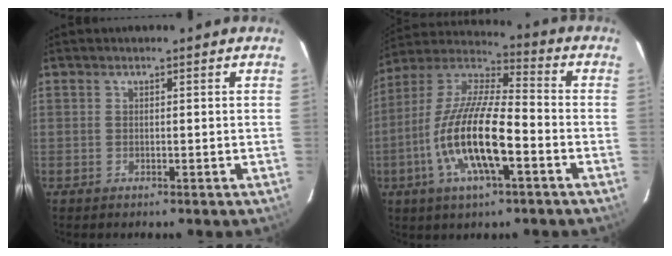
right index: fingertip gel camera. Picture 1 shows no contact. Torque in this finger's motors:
{"motor_torque": [1.28, -0.86, 1.05, 0.21]}